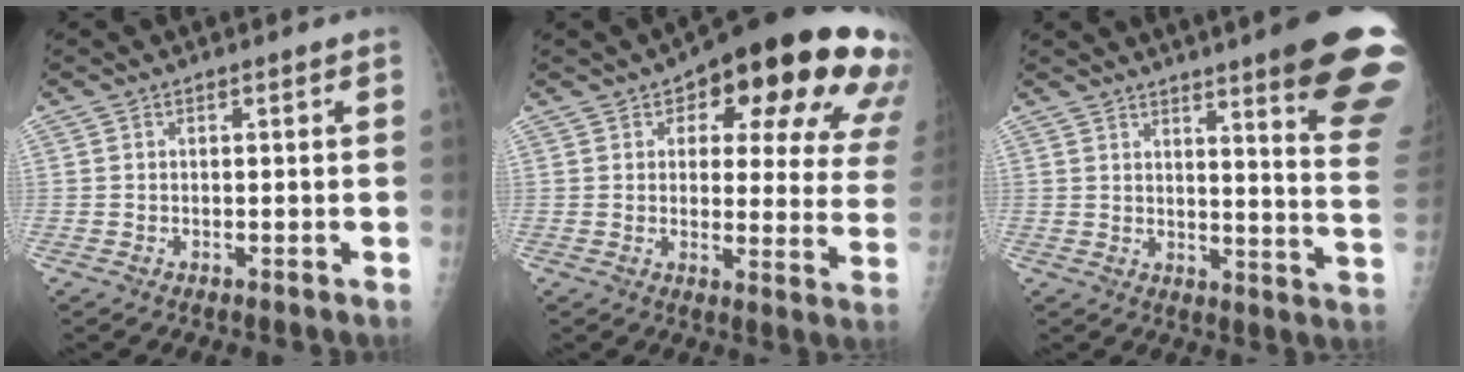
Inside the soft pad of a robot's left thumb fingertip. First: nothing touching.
{"total": 25.3, "force": [12.8, 9.8, 19.5], "torque": [-0.201, -0.015, 0.151]}
{"total": 19.5, "force": [12.9, 1.4, 14.6], "torque": [-0.165, -0.078, 0.155]}